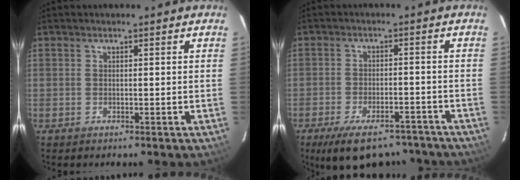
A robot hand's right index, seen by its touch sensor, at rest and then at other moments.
{"total": 14.9, "force": [-11.5, 6.3, 7.1], "torque": [-0.145, -0.006, -0.157]}